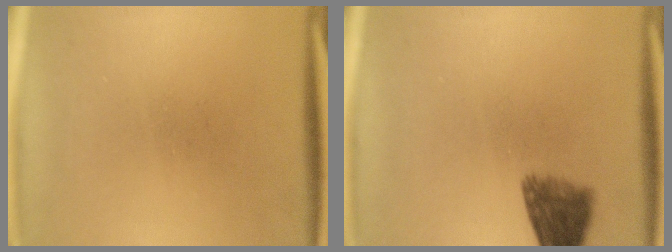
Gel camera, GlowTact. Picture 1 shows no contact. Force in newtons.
{"total": 5.8}